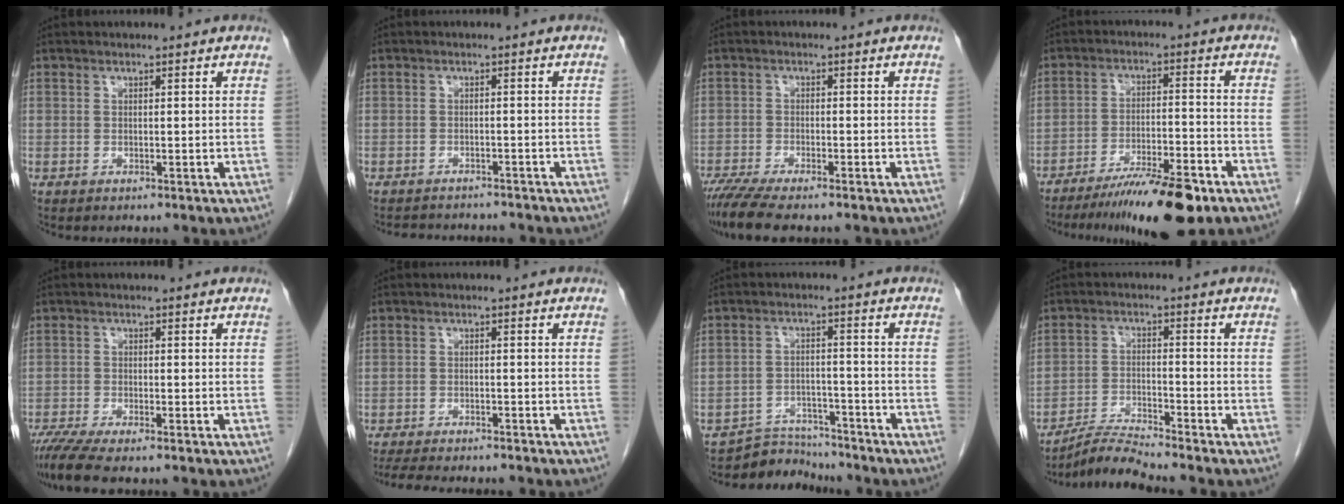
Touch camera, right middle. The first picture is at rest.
{"total": 7.7, "force": [-7.3, 1.7, 1.8], "torque": [-0.025, 0.003, -0.091]}
{"total": 7.4, "force": [-6.1, 0.8, 4.1], "torque": [-0.065, -0.015, -0.101]}
{"total": 12.5, "force": [-9.0, 1.4, 8.6], "torque": [-0.134, -0.019, -0.147]}
{"total": 5.9, "force": [-4.9, 0.2, 3.4], "torque": [-0.055, -0.014, -0.084]}
{"total": 11.8, "force": [-10.5, 2.0, 5.0], "torque": [-0.077, -0.013, -0.142]}
{"total": 5.8, "force": [-5.6, 1.2, -0.9], "torque": [0.018, 0.010, -0.092]}
{"total": 5.4, "force": [-5.1, -1.5, 0.8], "torque": [-0.022, -0.016, -0.096]}